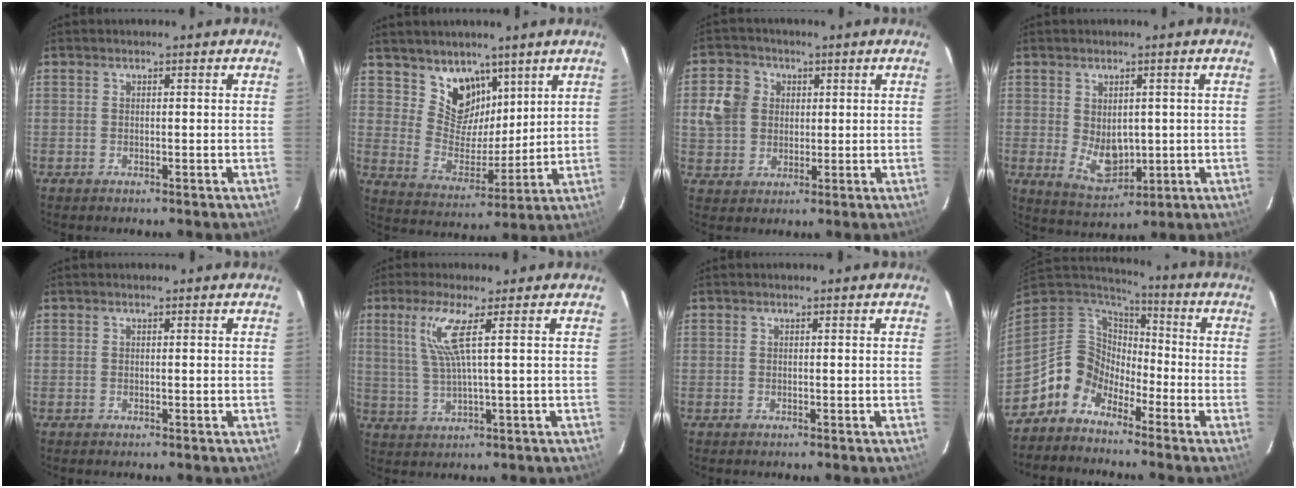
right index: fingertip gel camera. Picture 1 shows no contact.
{"total": 9.8, "force": [6.6, 6.6, 2.9], "torque": [-0.046, -0.005, 0.132]}
{"total": 7.8, "force": [1.6, 7.0, 3.1], "torque": [-0.074, 0.022, 0.029]}
{"total": 6.7, "force": [0.1, 4.7, 4.7], "torque": [-0.083, -0.013, 0.022]}
{"total": 0.0}
{"total": 6.7, "force": [2.5, -0.4, 6.2], "torque": [-0.125, -0.002, 0.058]}
{"total": 0.0}
{"total": 10.3, "force": [-6.5, 7.5, 2.6], "torque": [-0.062, 0.036, -0.140]}